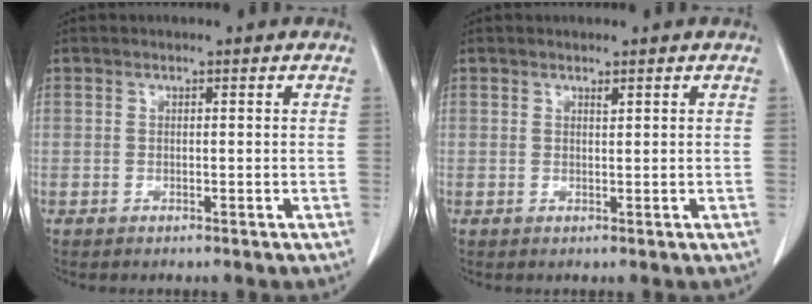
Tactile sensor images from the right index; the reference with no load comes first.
{"total": 0.5, "force": [0.4, 0.0, 0.3], "torque": [-0.006, -0.004, 0.008]}